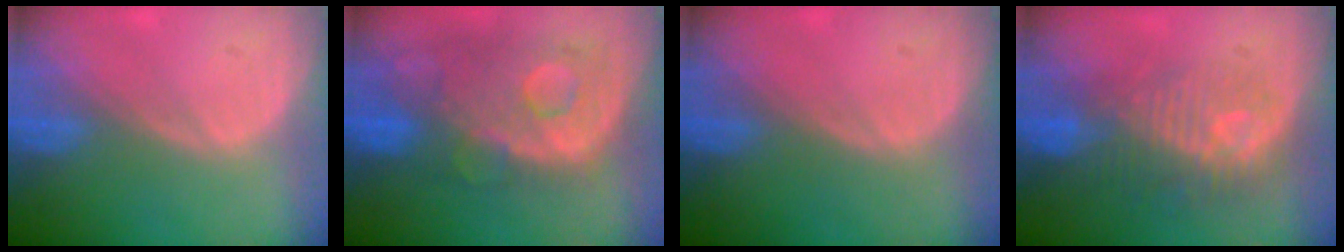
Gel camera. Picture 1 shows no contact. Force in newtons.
{"total": 12.0, "press": 10.1, "slide": 6.5}
{"total": 0.0}
{"total": 9.7, "press": 8.9, "slide": 3.9}